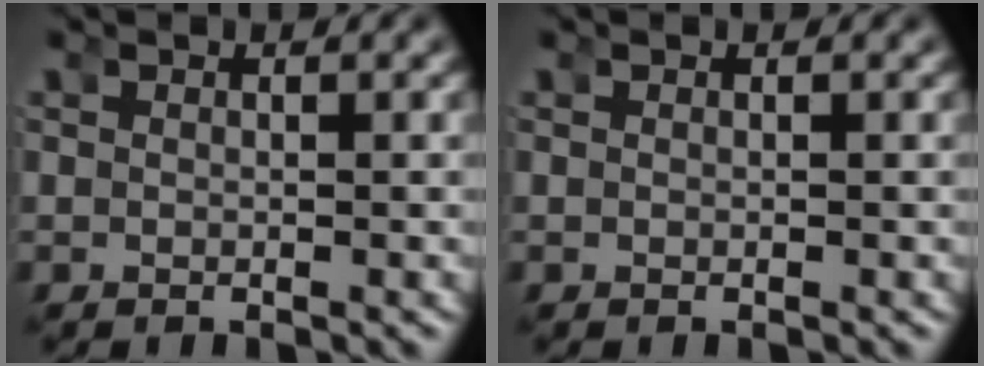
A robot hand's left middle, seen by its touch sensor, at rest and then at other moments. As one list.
[{"total": 0.0}]